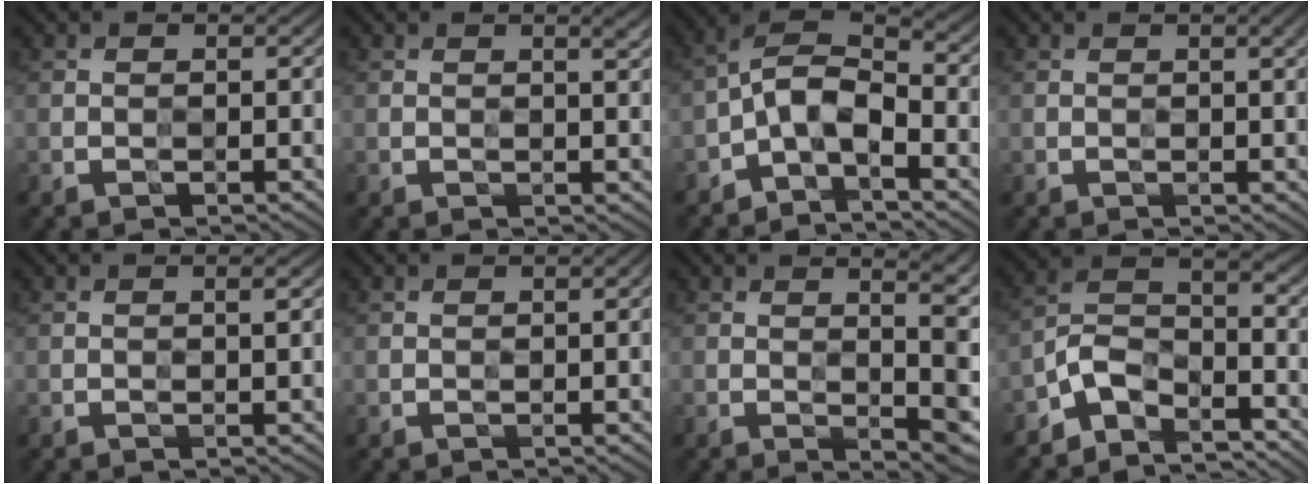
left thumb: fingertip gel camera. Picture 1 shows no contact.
{"total": 1.5, "force": [0.9, 0.0, 1.2], "torque": [-0.020, 0.001, 0.013]}
{"total": 6.9, "force": [-3.0, 3.1, 5.3], "torque": [-0.105, 0.014, -0.077]}
{"total": 2.4, "force": [0.7, 0.4, 2.3], "torque": [-0.030, 0.006, 0.010]}
{"total": 1.3, "force": [0.4, 0.0, 1.2], "torque": [-0.022, 0.002, 0.005]}
{"total": 1.9, "force": [0.3, 0.3, 1.8], "torque": [-0.026, 0.003, 0.003]}
{"total": 9.4, "force": [2.8, 2.9, 8.5], "torque": [-0.102, 0.009, 0.043]}
{"total": 7.8, "force": [-5.8, 3.6, 3.7], "torque": [-0.065, 0.002, -0.129]}